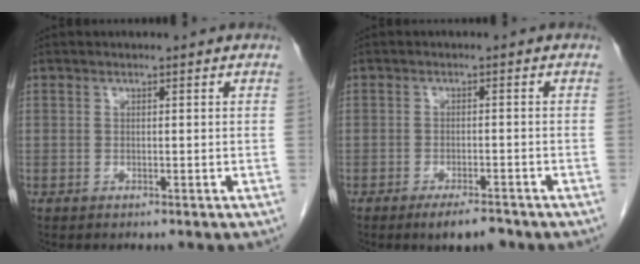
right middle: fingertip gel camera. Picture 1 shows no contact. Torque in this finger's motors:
{"motor_torque": [0.86, -0.93, 0.02, 0.08]}